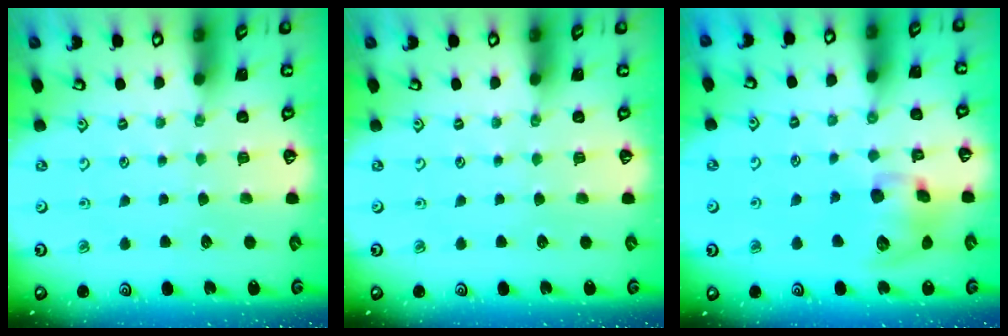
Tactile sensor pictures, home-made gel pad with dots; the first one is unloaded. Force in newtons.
{"total": 0.0}
{"total": 12.5, "press": 12.4, "slide": 1.7}